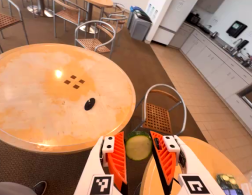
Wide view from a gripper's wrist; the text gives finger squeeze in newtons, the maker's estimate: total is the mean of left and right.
{"total": 10.4, "left": 10.5, "right": 10.4}